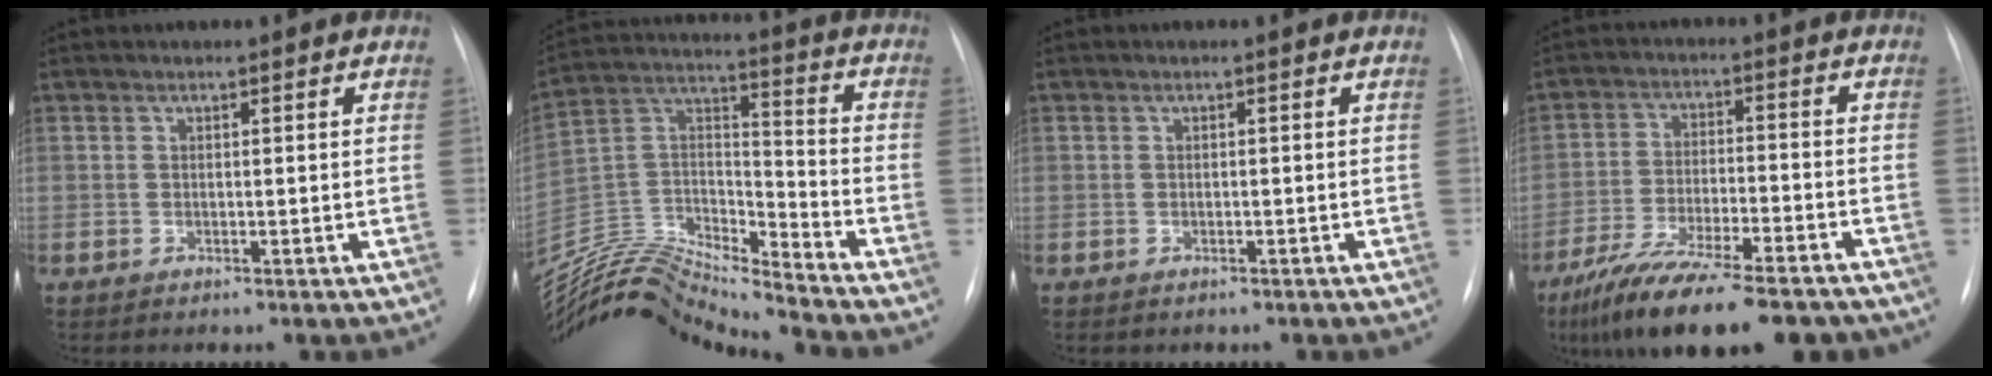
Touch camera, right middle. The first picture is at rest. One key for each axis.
{"total": 17.5, "fx": -17.2, "fy": -0.6, "fz": 3.2, "tx": -0.055, "ty": 0.043, "tz": -0.311}
{"total": 1.0, "fx": -0.6, "fy": 0.8, "fz": 0.0, "tx": -0.006, "ty": 0.005, "tz": -0.006}
{"total": 19.0, "fx": -15.0, "fy": 4.0, "fz": 11.0, "tx": -0.162, "ty": -0.011, "tz": -0.236}